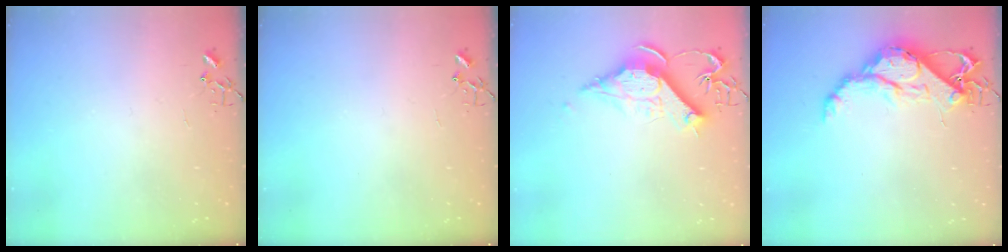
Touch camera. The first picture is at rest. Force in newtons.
{"total": 0.0}
{"total": 12.6, "press": 12.5, "slide": 1.3}
{"total": 14.3, "press": 14.3, "slide": 1.1}